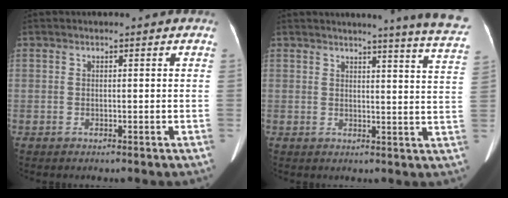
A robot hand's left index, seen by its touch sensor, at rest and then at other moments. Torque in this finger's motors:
{"motor_torque": [-0.05, -1.73, 0.05, 0.01]}